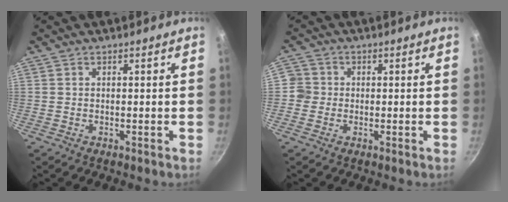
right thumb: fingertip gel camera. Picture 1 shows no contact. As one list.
[{"total": 3.3, "force": [-0.3, 3.3, 0.4], "torque": [0.015, 0.009, -0.014]}]